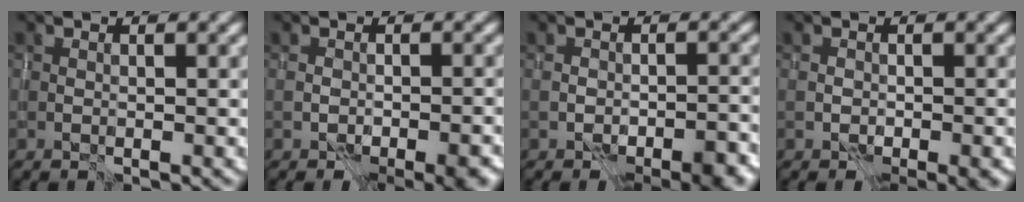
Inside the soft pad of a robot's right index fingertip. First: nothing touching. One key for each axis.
{"total": 4.0, "fx": -2.4, "fy": 1.8, "fz": 2.7, "tx": -0.027, "ty": -0.010, "tz": -0.028}
{"total": 4.1, "fx": -2.8, "fy": 1.6, "fz": 2.5, "tx": -0.033, "ty": -0.003, "tz": -0.035}
{"total": 2.1, "fx": -1.1, "fy": 1.0, "fz": 1.4, "tx": -0.023, "ty": -0.009, "tz": -0.011}